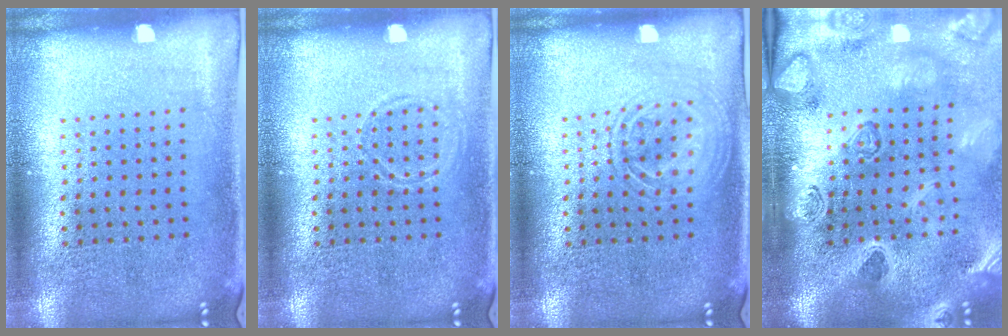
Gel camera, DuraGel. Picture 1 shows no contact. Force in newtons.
{"total": 0.8, "press": 0.8, "slide": 0.1}
{"total": 1.2, "press": 1.2, "slide": 0.2}
{"total": 4.2, "press": 3.2, "slide": 2.7}